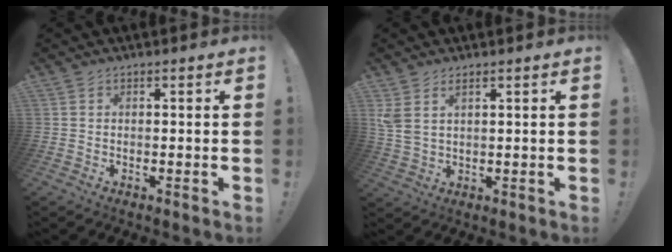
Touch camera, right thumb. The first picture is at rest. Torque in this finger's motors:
{"motor_torque": [0.55, 0.70, 0.51, 0.17, 0.02]}